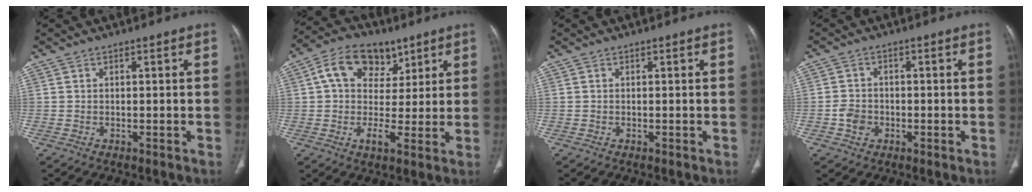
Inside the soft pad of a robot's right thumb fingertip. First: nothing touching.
{"total": 12.1, "force": [4.7, 8.5, 7.3], "torque": [-0.092, 0.000, 0.076]}
{"total": 0.0}
{"total": 3.6, "force": [-1.1, 3.0, 1.6], "torque": [-0.019, 0.009, -0.022]}